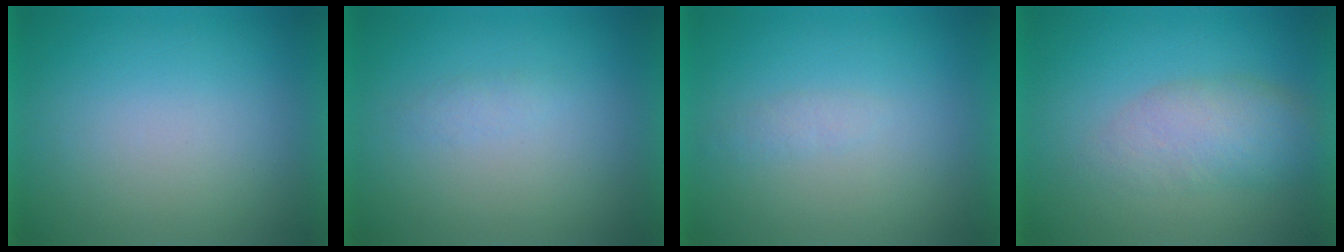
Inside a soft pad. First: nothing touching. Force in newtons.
{"total": 1.2}
{"total": 1.3}
{"total": 4.4}